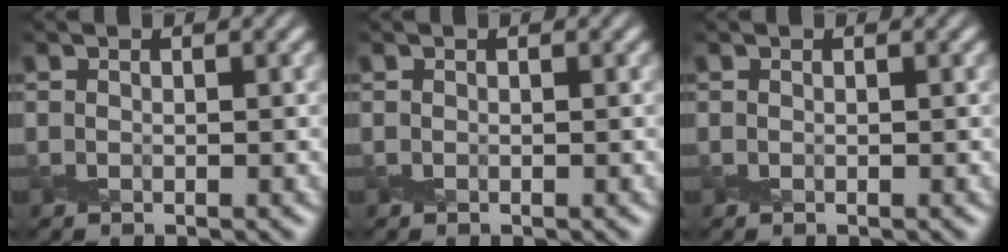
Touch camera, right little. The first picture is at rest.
{"total": 0.0}
{"total": 0.0}